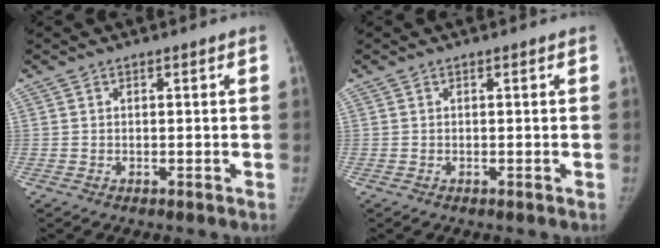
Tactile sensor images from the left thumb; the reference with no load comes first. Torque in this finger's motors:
{"motor_torque": [0.00, 0.00, 0.08, -0.06, 0.00]}